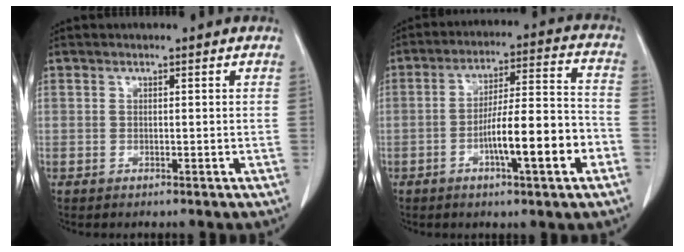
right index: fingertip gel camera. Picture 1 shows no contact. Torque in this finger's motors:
{"motor_torque": [1.65, -0.49, 0.93, 0.19]}